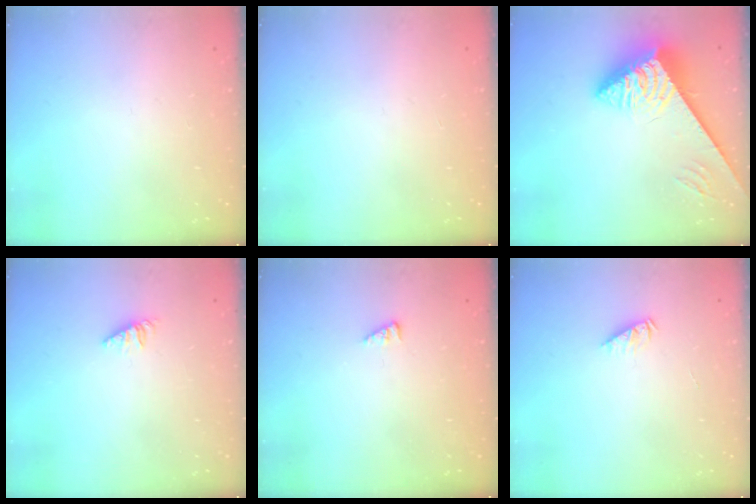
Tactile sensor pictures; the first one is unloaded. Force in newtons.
{"total": 0.0}
{"total": 5.5, "press": 5.5, "slide": 0.5}
{"total": 1.2, "press": 1.2, "slide": 0.3}
{"total": 1.6, "press": 1.5, "slide": 0.4}
{"total": 2.1, "press": 2.1, "slide": 0.3}